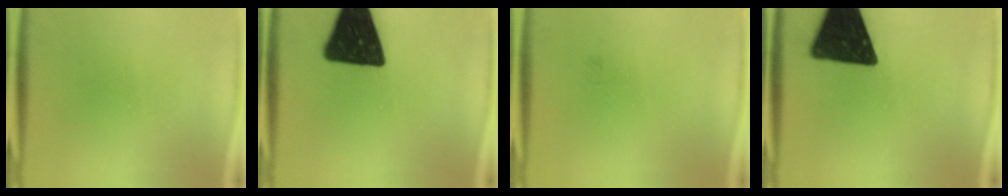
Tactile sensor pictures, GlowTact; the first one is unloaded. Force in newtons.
{"total": 18.8}
{"total": 0.7}
{"total": 18.5}